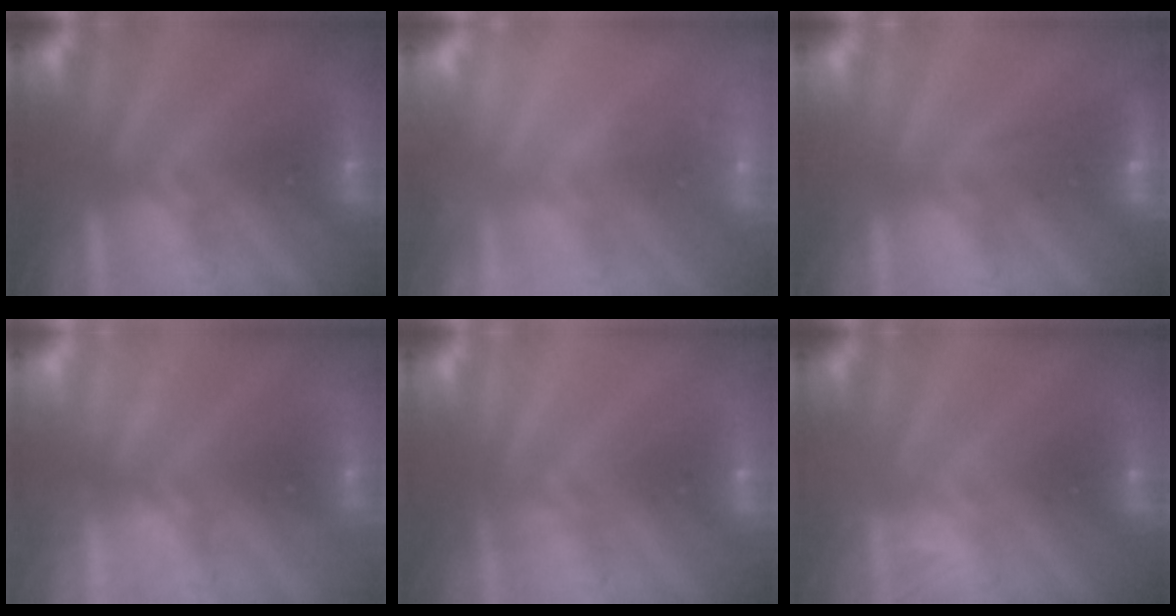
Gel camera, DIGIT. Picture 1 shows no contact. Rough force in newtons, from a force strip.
{"total": 2.3}
{"total": 2.9}
{"total": 2.2}
{"total": 2.2}
{"total": 1.6}